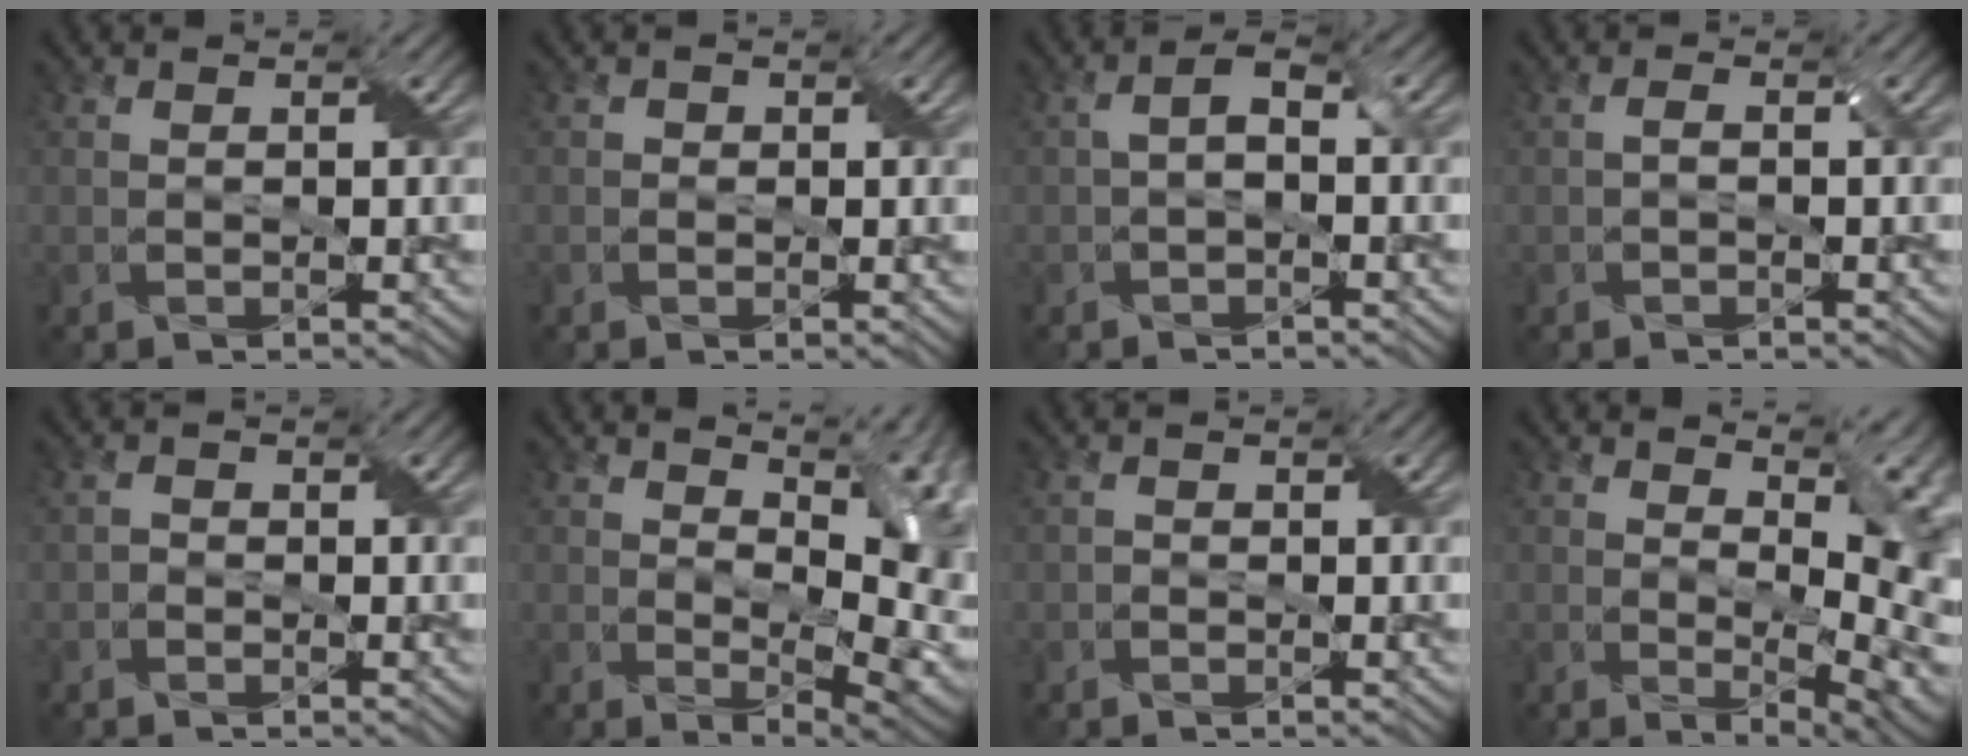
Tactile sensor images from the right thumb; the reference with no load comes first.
{"total": 0.6, "force": [0.0, 0.6, 0.0], "torque": [0.001, -0.002, -0.003]}
{"total": 2.8, "force": [-0.3, 1.3, 2.4], "torque": [-0.051, 0.006, -0.008]}
{"total": 0.9, "force": [-0.2, 0.3, 0.8], "torque": [-0.021, 0.004, -0.003]}
{"total": 0.9, "force": [-0.5, 0.6, 0.2], "torque": [-0.006, 0.003, -0.012]}
{"total": 9.6, "force": [3.0, 4.6, 7.9], "torque": [-0.098, -0.004, 0.054]}
{"total": 0.6, "force": [-0.4, 0.4, 0.2], "torque": [-0.004, 0.002, -0.007]}
{"total": 8.7, "force": [2.6, 3.6, 7.5], "torque": [-0.110, -0.014, 0.048]}